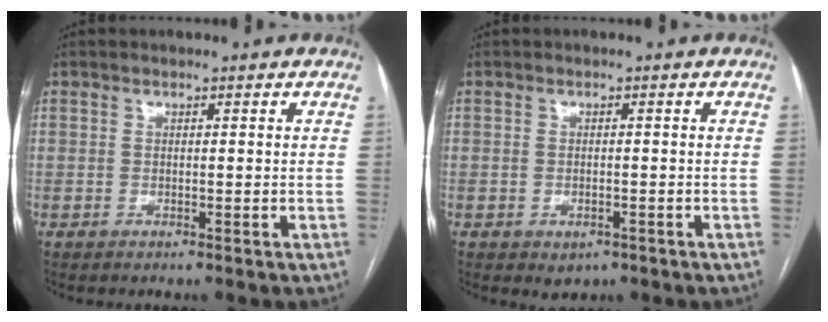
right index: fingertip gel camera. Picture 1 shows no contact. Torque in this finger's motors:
{"motor_torque": [0.38, -0.20, 0.08, 0.01]}